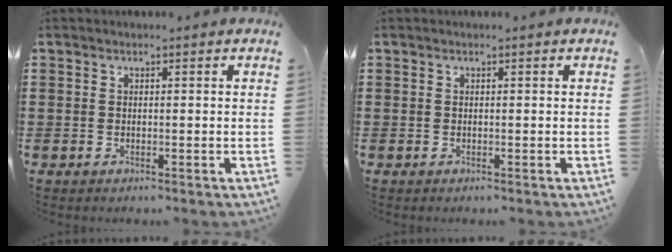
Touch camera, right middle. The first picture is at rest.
{"total": 0.0}